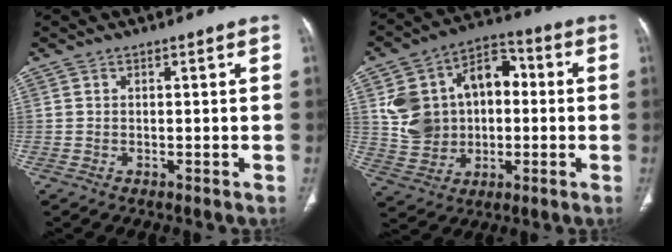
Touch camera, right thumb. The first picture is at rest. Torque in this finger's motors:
{"motor_torque": [0.02, 0.13, 0.49, 0.84, 0.09]}